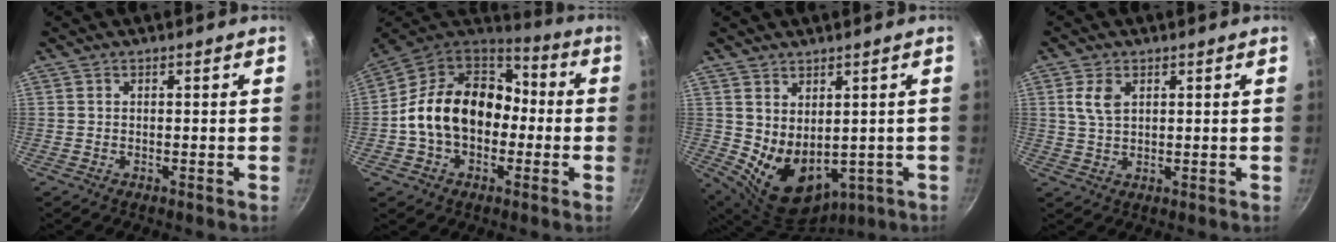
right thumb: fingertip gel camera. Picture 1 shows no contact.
{"total": 19.5, "force": [-1.5, 14.5, 12.9], "torque": [-0.193, 0.053, -0.035]}
{"total": 11.9, "force": [0.3, 8.2, 8.6], "torque": [-0.117, -0.026, 0.040]}
{"total": 4.5, "force": [1.7, 2.7, 3.2], "torque": [-0.060, -0.004, 0.033]}